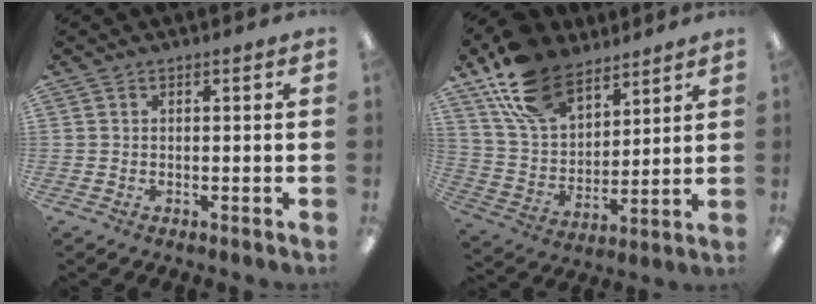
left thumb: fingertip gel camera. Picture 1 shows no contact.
{"total": 17.0, "force": [11.6, 9.5, 8.0], "torque": [-0.170, -0.044, 0.222]}